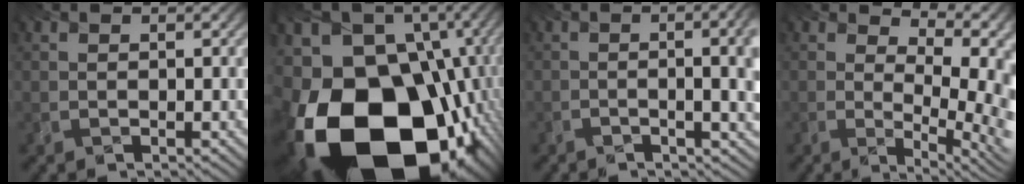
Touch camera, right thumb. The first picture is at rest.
{"total": 24.2, "force": [-9.9, 16.1, 15.1], "torque": [-0.348, -0.078, -0.138]}
{"total": 8.2, "force": [-0.3, 2.7, 7.7], "torque": [-0.076, 0.026, -0.027]}
{"total": 10.1, "force": [3.6, 3.9, 8.6], "torque": [-0.127, 0.009, 0.057]}